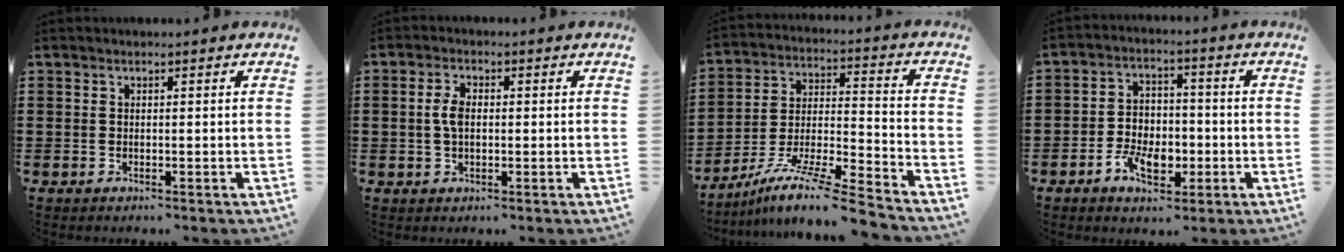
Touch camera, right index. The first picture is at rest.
{"total": 3.5, "force": [0.2, 1.8, 3.0], "torque": [-0.068, 0.005, -0.001]}
{"total": 11.1, "force": [-9.3, 0.3, 6.0], "torque": [-0.105, 0.013, -0.183]}
{"total": 6.7, "force": [-2.5, 4.3, 4.4], "torque": [-0.083, 0.003, -0.045]}